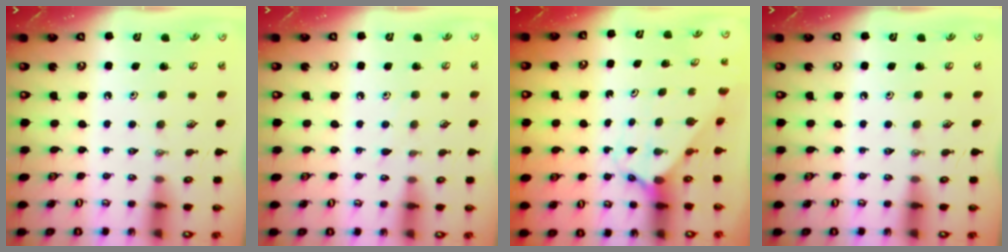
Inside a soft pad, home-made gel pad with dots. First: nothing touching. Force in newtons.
{"total": 2.3, "press": 2.2, "slide": 0.4}
{"total": 1.6, "press": 1.6, "slide": 0.1}
{"total": 0.0}